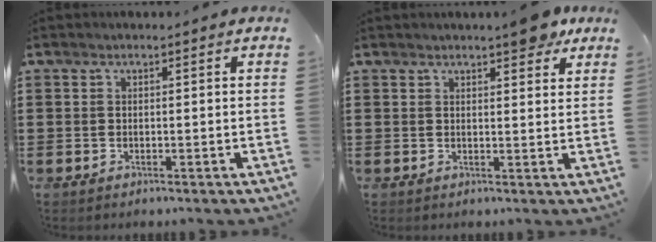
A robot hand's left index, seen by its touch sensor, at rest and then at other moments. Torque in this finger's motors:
{"motor_torque": [0.21, -0.19, 0.15, 0.04]}